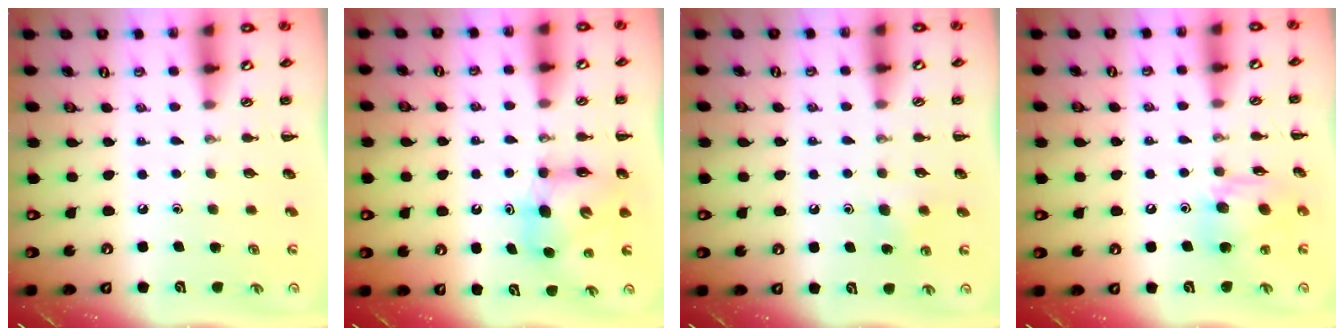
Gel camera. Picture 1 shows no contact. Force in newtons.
{"total": 7.3, "press": 7.3, "slide": 0.4}
{"total": 3.9, "press": 3.6, "slide": 1.5}
{"total": 13.2, "press": 12.9, "slide": 2.9}